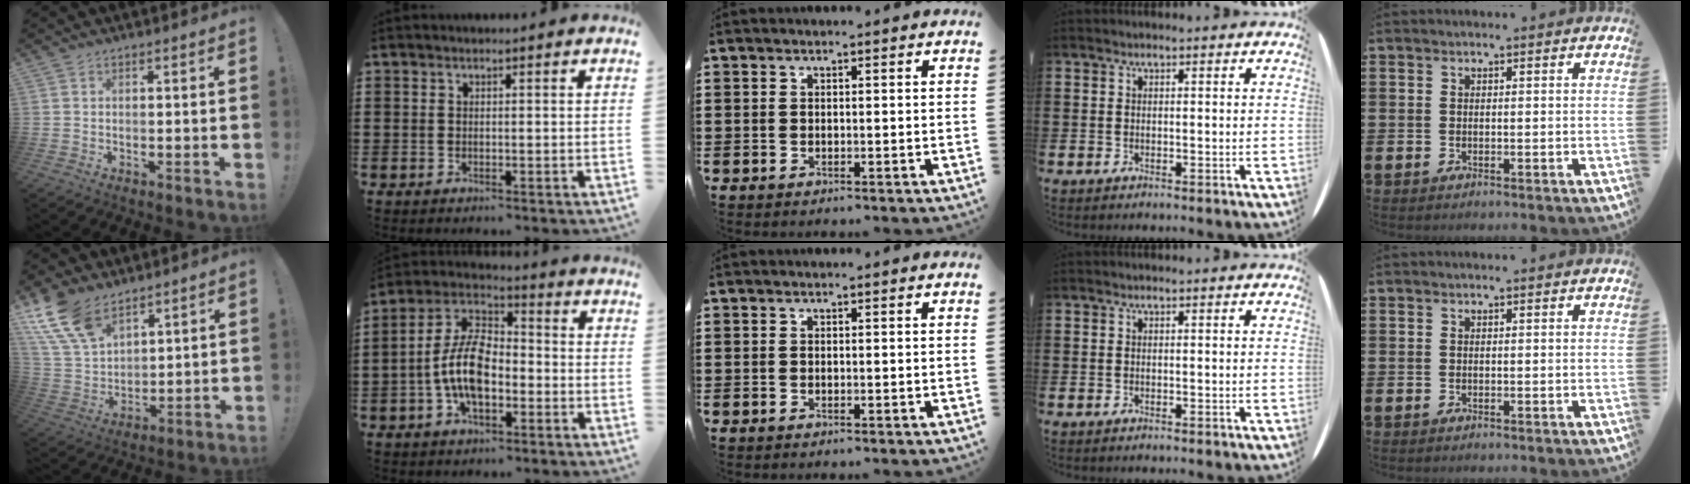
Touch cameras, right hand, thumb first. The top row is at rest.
{"thumb": {"total": 14.9, "force": [10.0, 8.3, 7.3], "torque": [-0.171, -0.055, 0.193]}, "index": {"total": 10.1, "force": [-2.7, 5.4, 8.1], "torque": [-0.196, 0.002, -0.059]}}